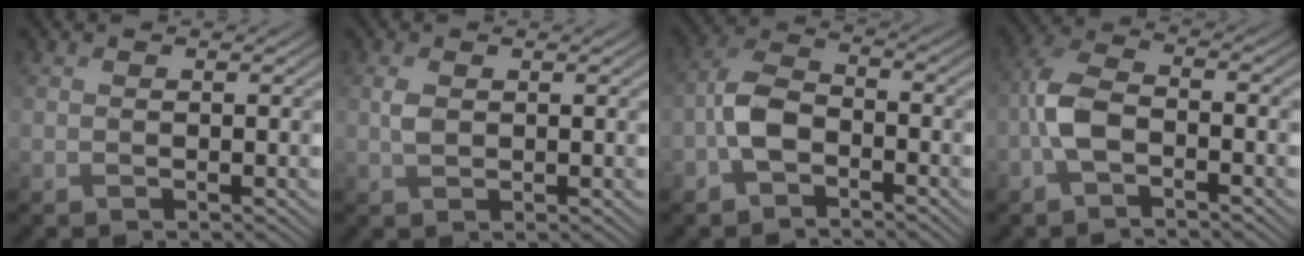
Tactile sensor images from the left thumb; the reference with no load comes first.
{"total": 1.6, "force": [0.9, 0.7, 1.1], "torque": [-0.028, 0.007, 0.019]}
{"total": 4.6, "force": [-2.0, 2.5, 3.3], "torque": [-0.064, 0.013, -0.055]}
{"total": 5.2, "force": [-1.8, 2.4, 4.3], "torque": [-0.096, 0.012, -0.049]}